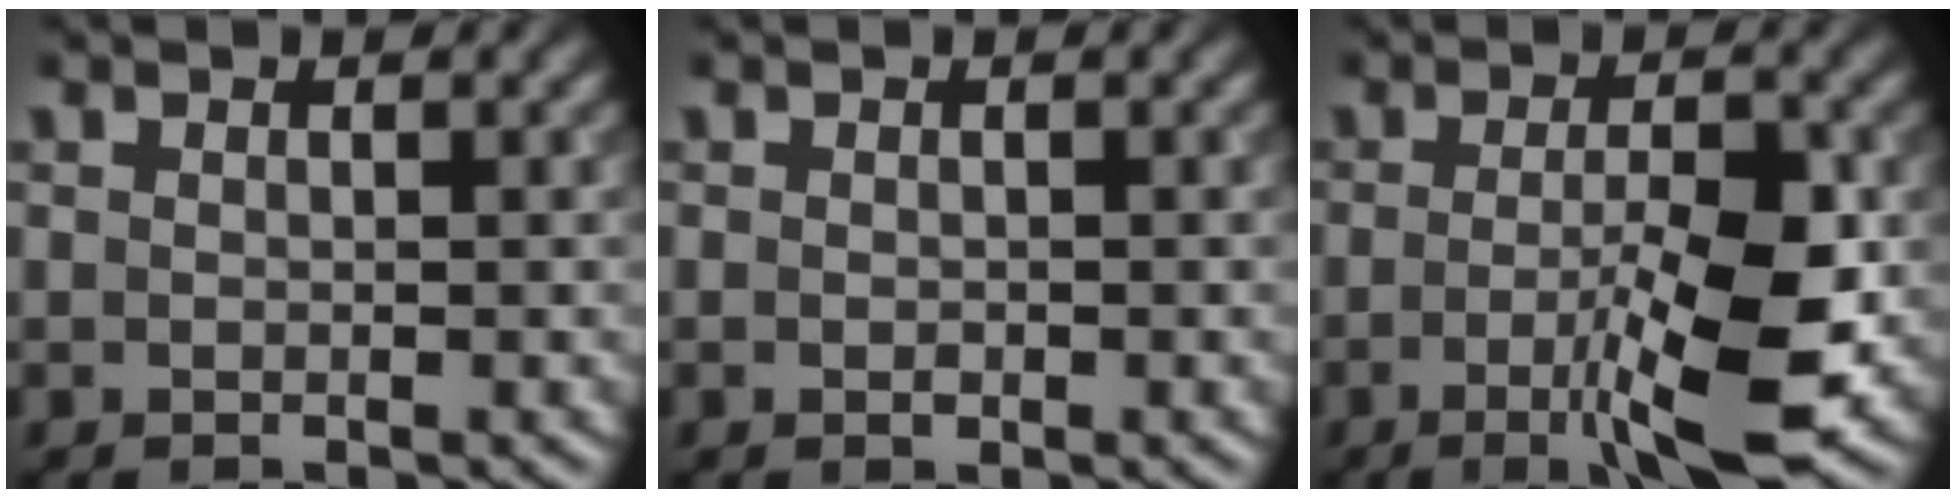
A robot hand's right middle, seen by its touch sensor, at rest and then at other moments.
{"total": 0.6, "force": [-0.1, 0.4, 0.4], "torque": [-0.007, -0.002, -0.001]}
{"total": 7.0, "force": [-1.9, 1.5, 6.6], "torque": [-0.107, -0.005, -0.029]}